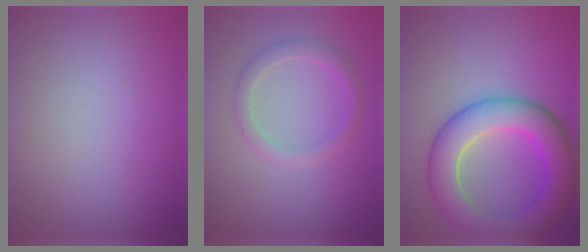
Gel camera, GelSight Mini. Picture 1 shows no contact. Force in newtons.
{"total": 2.0, "press": 2.0, "slide": 0.1}
{"total": 7.9, "press": 7.9, "slide": 0.1}